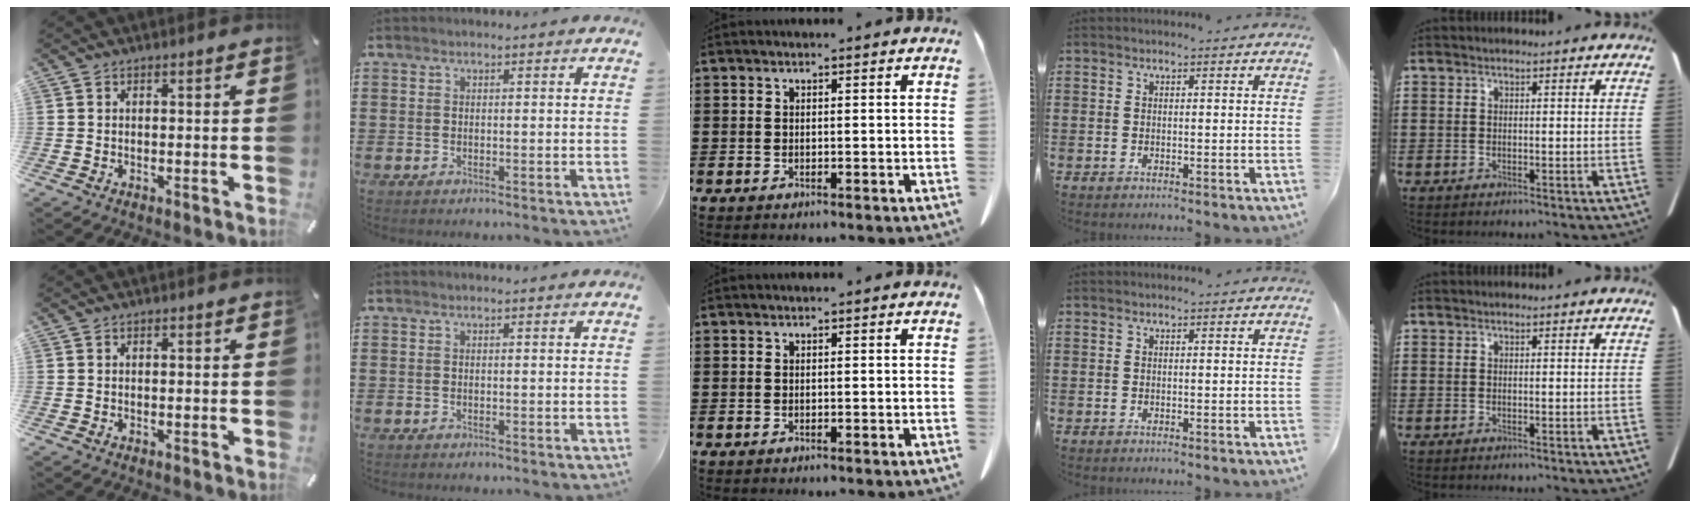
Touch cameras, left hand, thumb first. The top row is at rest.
{}